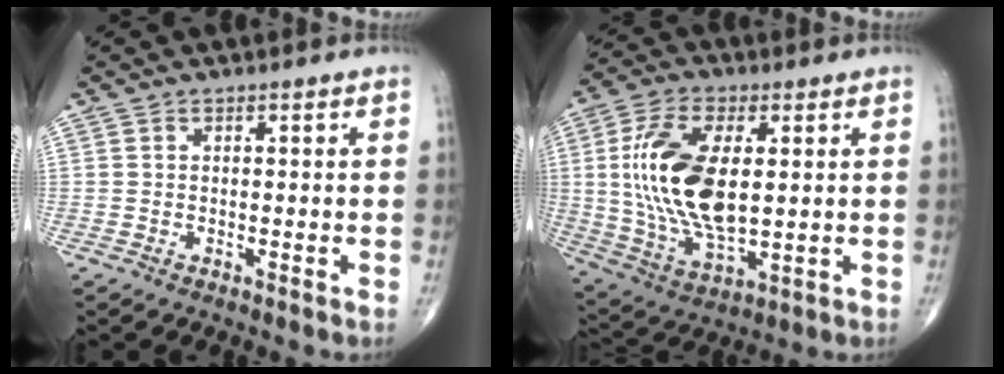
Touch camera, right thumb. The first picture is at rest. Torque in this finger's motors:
{"motor_torque": [2.18, 2.83, 1.91, 0.35, 0.61]}